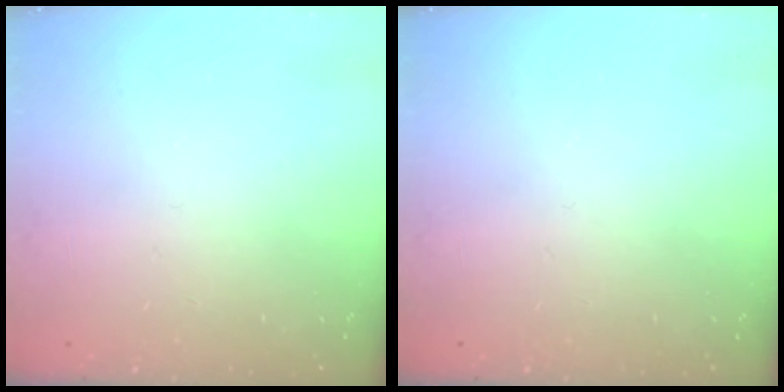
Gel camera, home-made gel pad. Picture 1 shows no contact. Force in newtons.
{"total": 0.0}